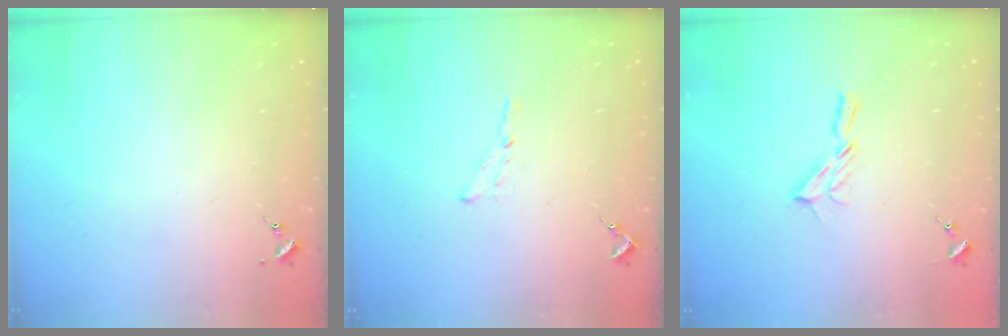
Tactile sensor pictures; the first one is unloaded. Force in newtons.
{"total": 3.5, "press": 3.5, "slide": 0.4}
{"total": 5.9, "press": 5.9, "slide": 0.5}